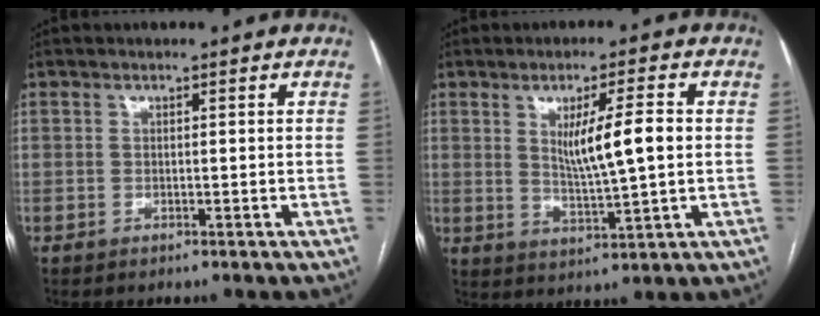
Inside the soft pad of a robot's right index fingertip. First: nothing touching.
{"total": 8.1, "force": [1.3, 0.5, 8.0], "torque": [-0.135, -0.006, 0.026]}